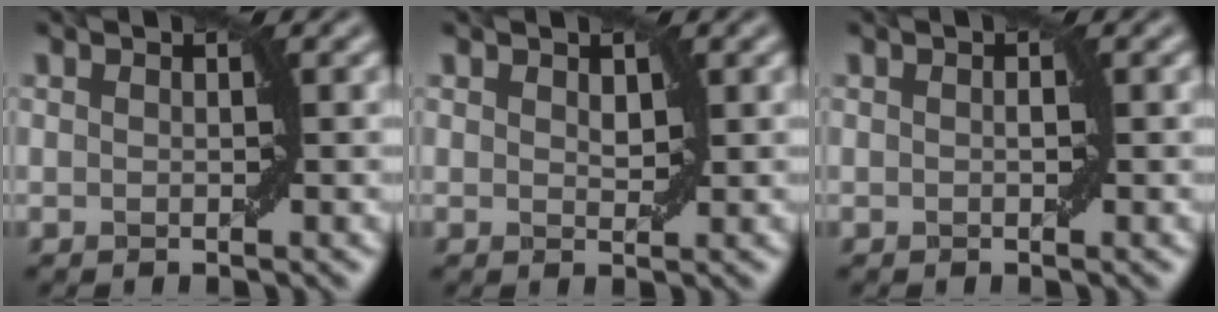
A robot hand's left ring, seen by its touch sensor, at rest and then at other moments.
{"total": 1.0, "force": [0.5, 0.6, 0.7], "torque": [-0.009, -0.001, 0.012]}
{"total": 0.5, "force": [0.0, 0.2, 0.5], "torque": [-0.004, 0.003, 0.002]}